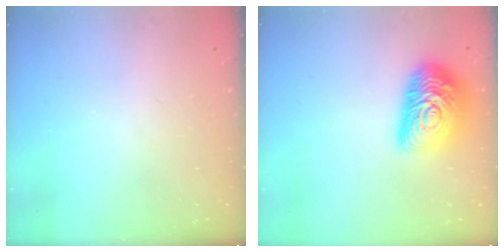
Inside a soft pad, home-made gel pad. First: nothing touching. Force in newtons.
{"total": 17.5, "press": 17.5, "slide": 0.8}